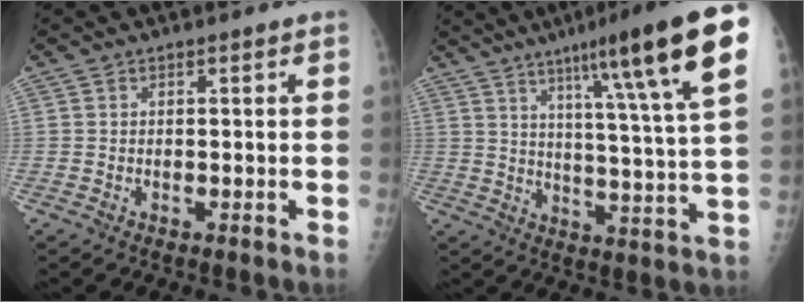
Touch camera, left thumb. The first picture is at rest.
{"total": 20.9, "force": [10.8, 1.3, 17.8], "torque": [-0.246, -0.032, 0.152]}